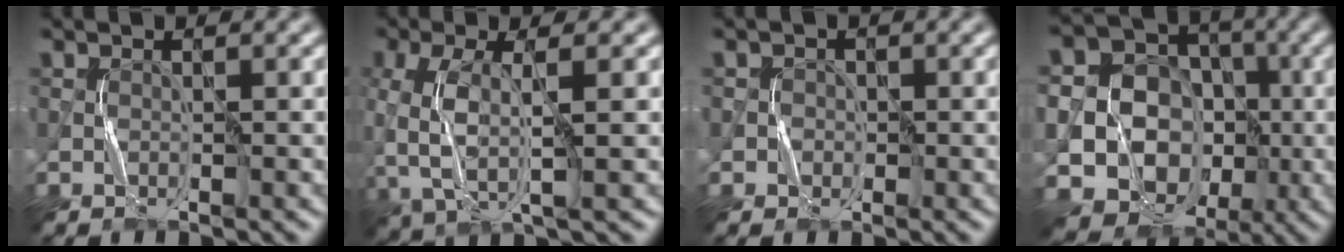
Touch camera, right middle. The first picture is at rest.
{"total": 5.6, "force": [-0.7, 2.3, 5.0], "torque": [-0.127, -0.006, -0.010]}
{"total": 1.6, "force": [-0.2, 1.5, 0.2], "torque": [0.012, 0.005, -0.014]}
{"total": 20.1, "force": [-5.0, 18.2, 7.1], "torque": [-0.173, -0.028, -0.098]}